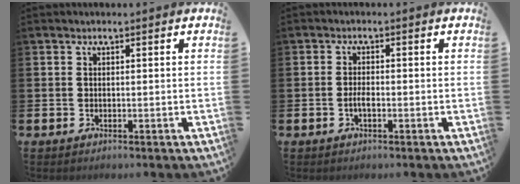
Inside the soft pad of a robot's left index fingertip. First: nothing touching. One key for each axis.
{"total": 1.6, "fx": -0.6, "fy": 0.6, "fz": 1.4, "tx": -0.023, "ty": 0.000, "tz": -0.013}